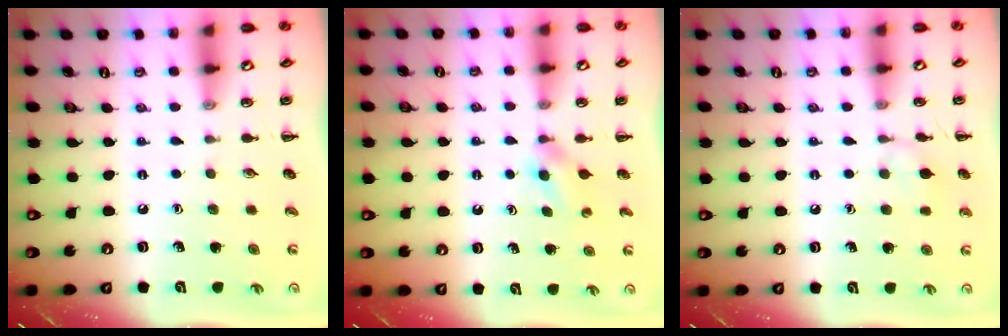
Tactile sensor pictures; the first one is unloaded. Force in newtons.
{"total": 2.7, "press": 2.5, "slide": 1.0}
{"total": 6.3, "press": 6.0, "slide": 2.1}